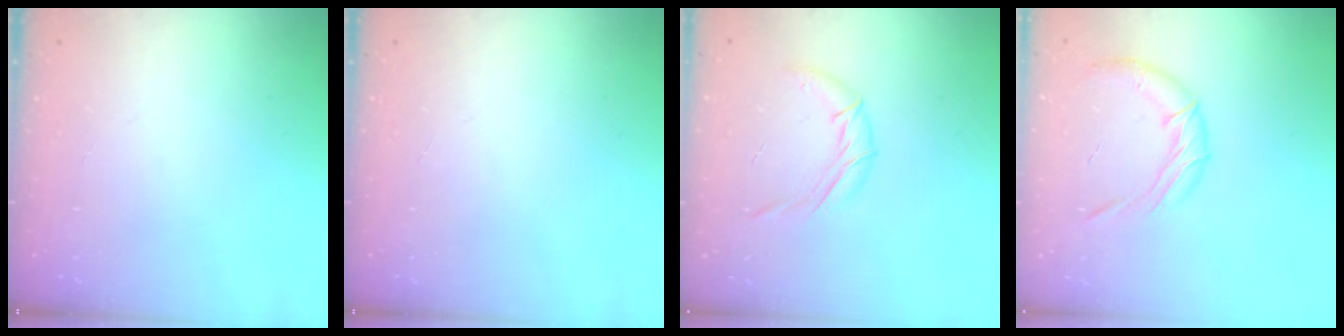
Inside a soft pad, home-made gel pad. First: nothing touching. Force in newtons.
{"total": 0.0}
{"total": 8.8, "press": 8.8, "slide": 0.8}
{"total": 10.8, "press": 10.7, "slide": 1.2}